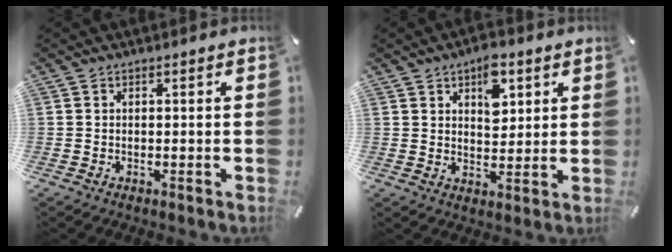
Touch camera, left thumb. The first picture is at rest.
{"total": 8.2, "force": [3.9, 5.1, 5.2], "torque": [-0.056, -0.012, 0.062]}